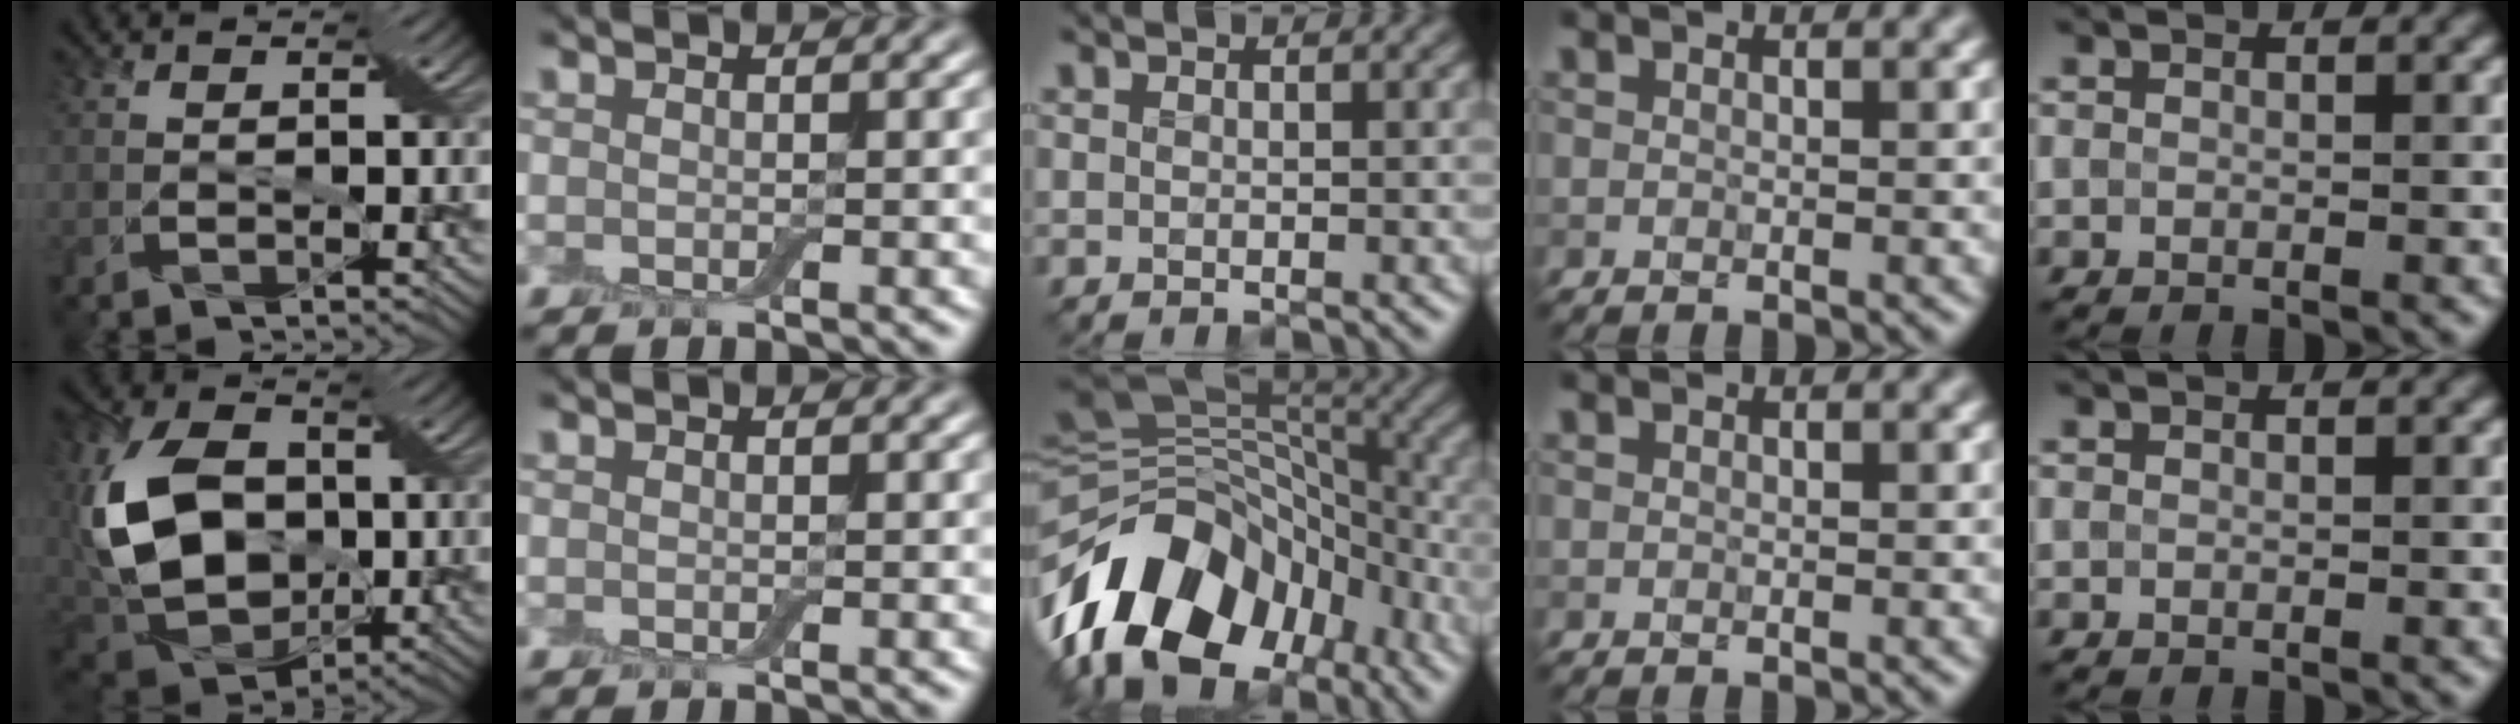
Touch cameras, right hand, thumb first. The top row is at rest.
{"thumb": {"total": 15.0, "force": [0.3, 10.4, 10.8], "torque": [-0.276, -0.007, 0.003]}, "middle": {"total": 15.1, "force": [-9.1, 9.1, 7.9], "torque": [-0.169, 0.019, -0.148]}}